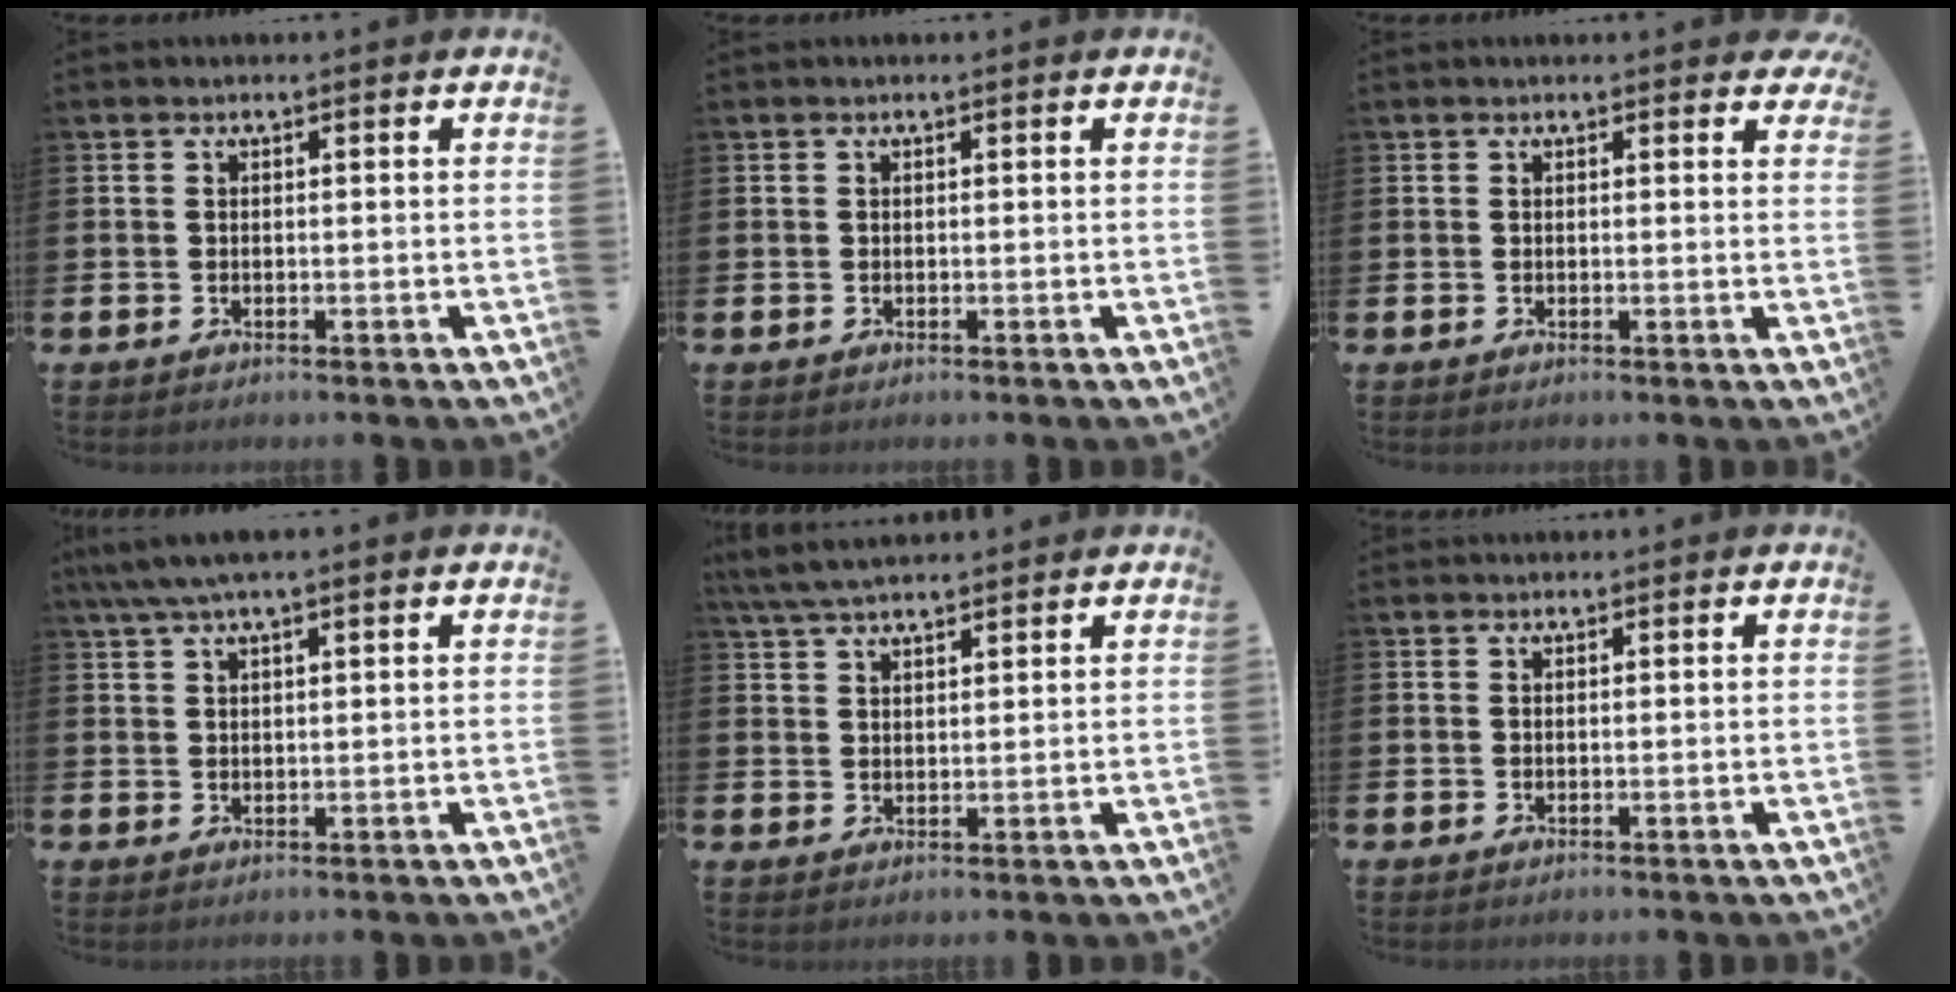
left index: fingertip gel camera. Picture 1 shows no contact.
{"total": 0.0}
{"total": 0.8, "force": [0.6, 0.4, 0.1], "torque": [0.010, 0.001, 0.009]}
{"total": 4.0, "force": [3.0, 0.7, 2.6], "torque": [-0.057, 0.000, 0.055]}
{"total": 4.9, "force": [4.5, 0.9, 1.6], "torque": [-0.045, -0.011, 0.085]}
{"total": 0.5, "force": [0.5, 0.1, -0.2], "torque": [0.016, -0.006, 0.007]}